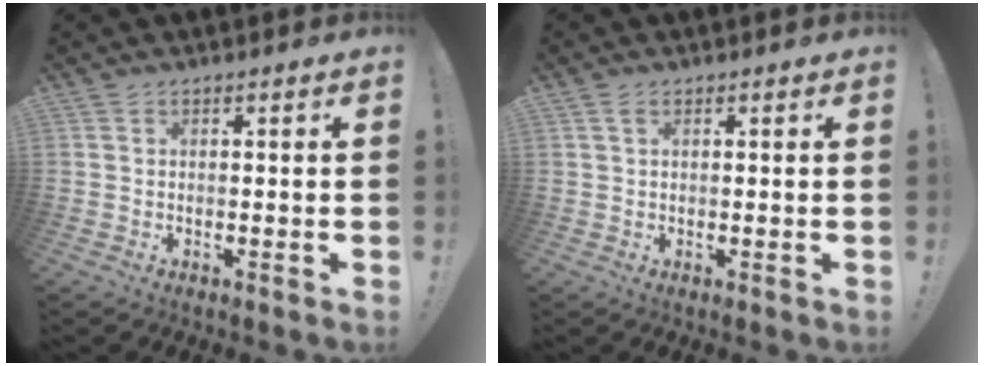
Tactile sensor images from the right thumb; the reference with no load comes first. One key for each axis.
{"total": 1.7, "fx": 0.9, "fy": 0.8, "fz": 1.2, "tx": -0.022, "ty": 0.001, "tz": 0.016}